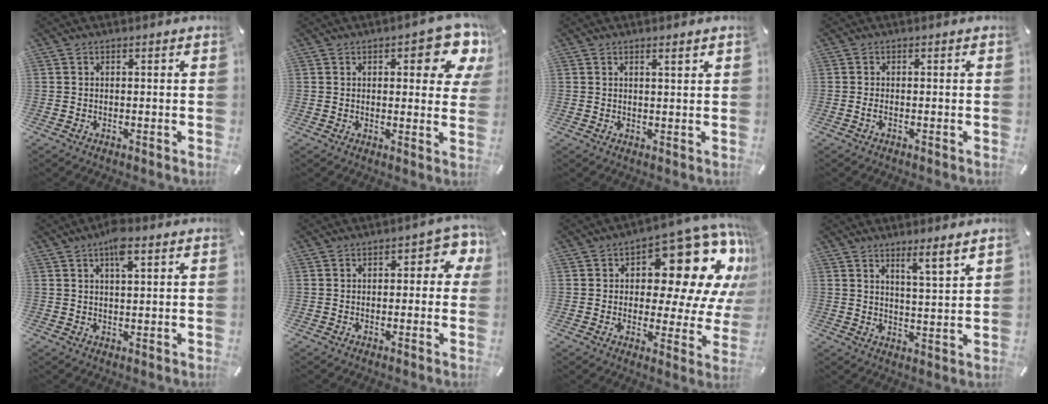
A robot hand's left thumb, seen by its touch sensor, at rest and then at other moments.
{"total": 10.4, "force": [5.0, 4.4, 8.0], "torque": [-0.084, -0.031, 0.079]}
{"total": 1.7, "force": [1.1, 0.2, 1.2], "torque": [-0.023, 0.001, 0.019]}
{"total": 1.5, "force": [-0.7, 0.4, 1.2], "torque": [-0.023, 0.000, -0.012]}
{"total": 5.2, "force": [2.8, 1.7, 4.0], "torque": [-0.072, 0.000, 0.044]}
{"total": 5.2, "force": [0.3, 3.1, 4.1], "torque": [-0.048, 0.006, -0.003]}
{"total": 20.7, "force": [9.6, 10.7, 14.9], "torque": [-0.177, -0.078, 0.153]}
{"total": 5.6, "force": [4.6, 0.0, 3.2], "torque": [-0.049, -0.033, 0.074]}